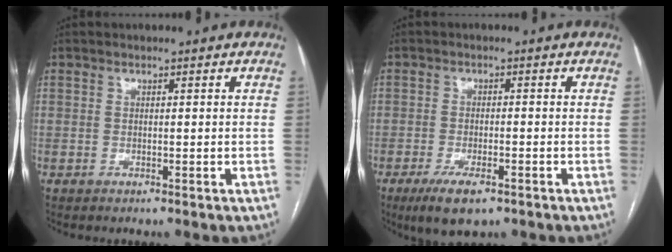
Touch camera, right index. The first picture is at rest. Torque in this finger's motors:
{"motor_torque": [0.05, -0.08, -0.12, -0.04]}